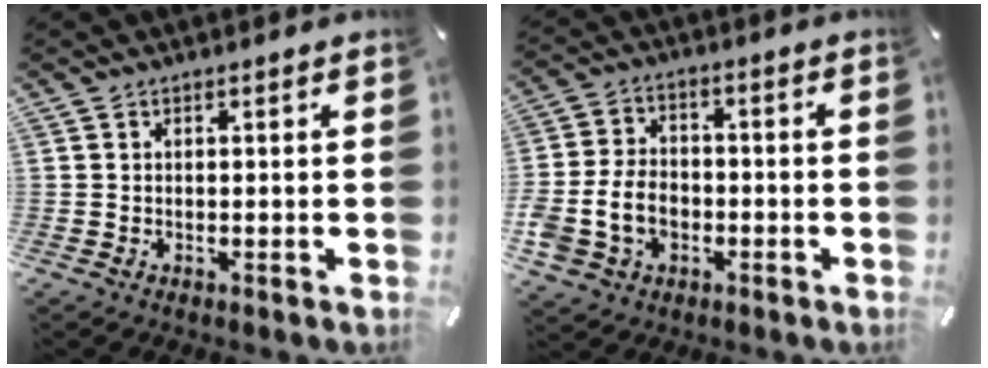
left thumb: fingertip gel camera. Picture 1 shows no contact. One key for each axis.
{"total": 9.8, "fx": -2.3, "fy": 7.9, "fz": 5.3, "tx": -0.126, "ty": 0.015, "tz": -0.041}